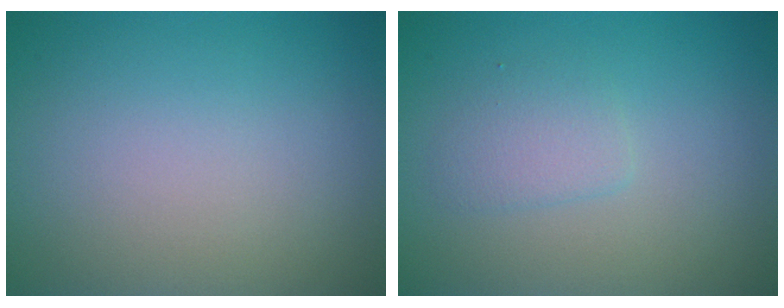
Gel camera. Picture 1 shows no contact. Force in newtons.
{"total": 1.7, "press": 1.7, "slide": 0.1}